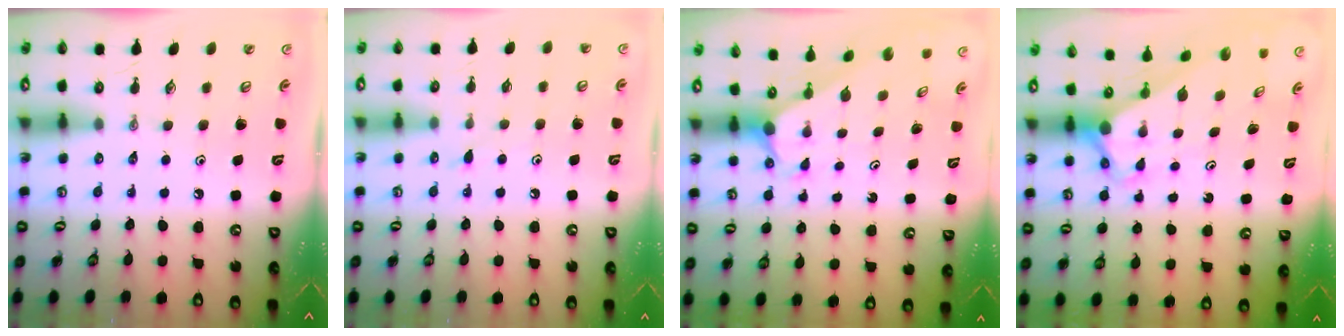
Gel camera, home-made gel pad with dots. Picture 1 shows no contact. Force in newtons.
{"total": 7.4, "press": 7.4, "slide": 0.4}
{"total": 2.6, "press": 2.6, "slide": 0.1}
{"total": 3.2, "press": 3.2, "slide": 0.3}